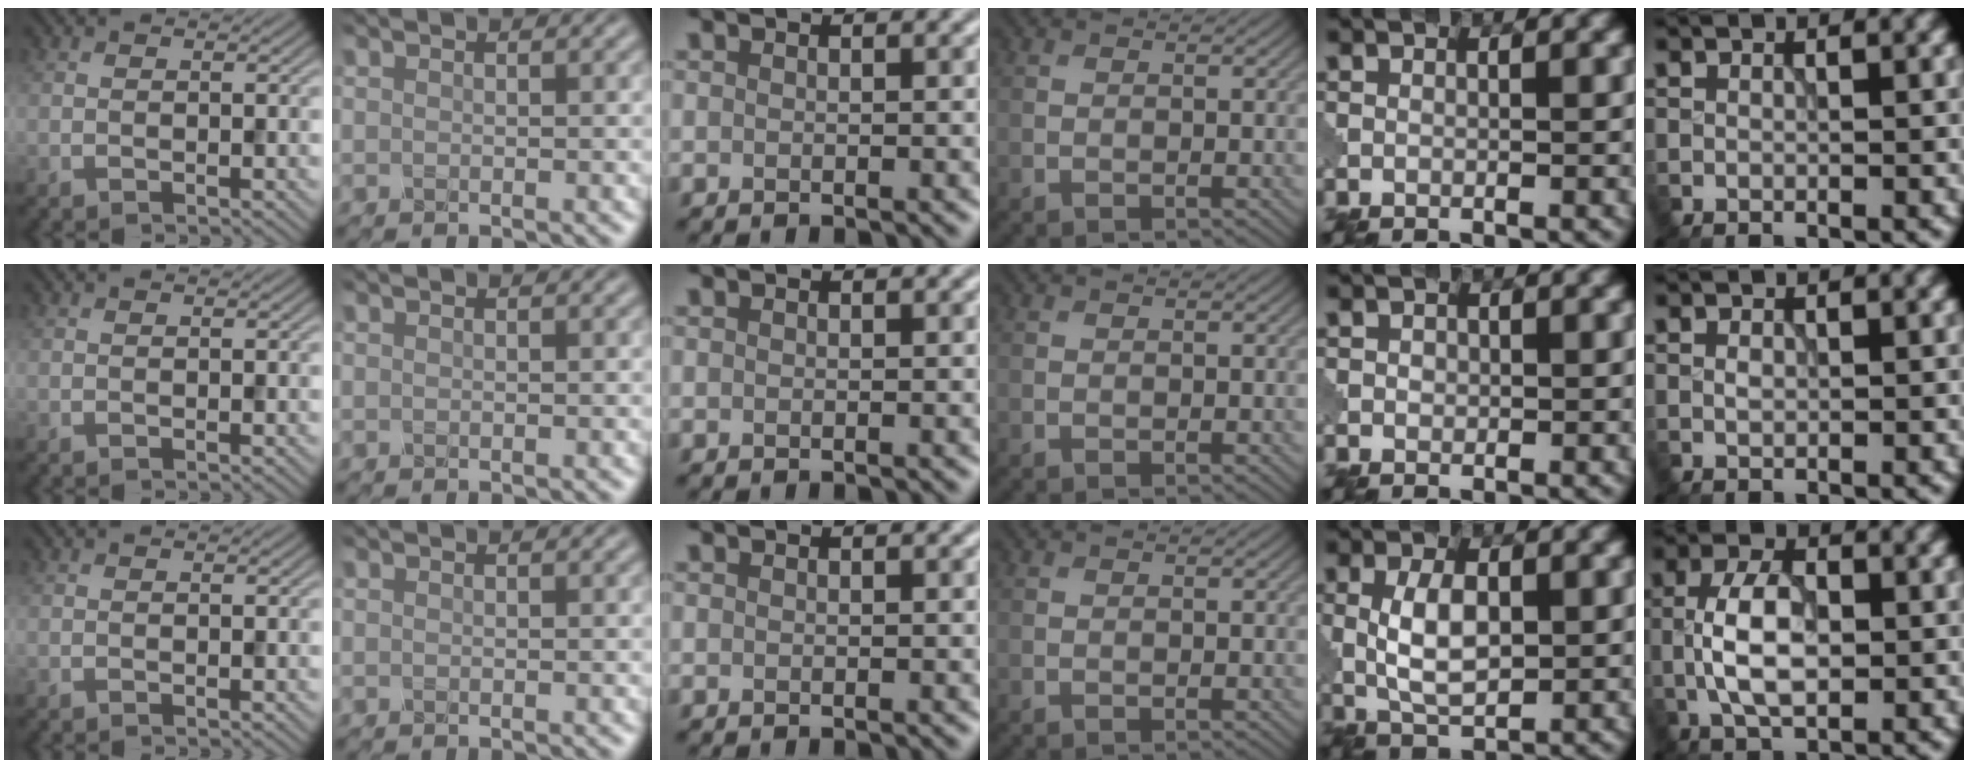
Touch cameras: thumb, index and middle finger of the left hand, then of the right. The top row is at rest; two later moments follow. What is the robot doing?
{"motion": "close", "object": "eyeshadow palette"}